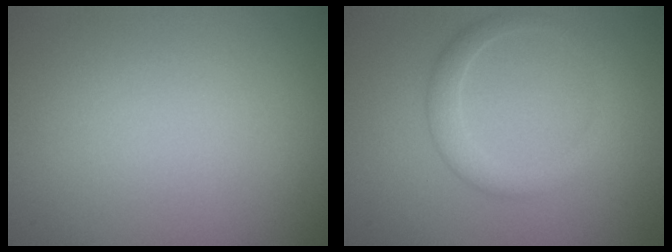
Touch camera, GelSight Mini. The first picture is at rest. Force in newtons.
{"total": 2.2, "press": 2.2, "slide": 0.1}